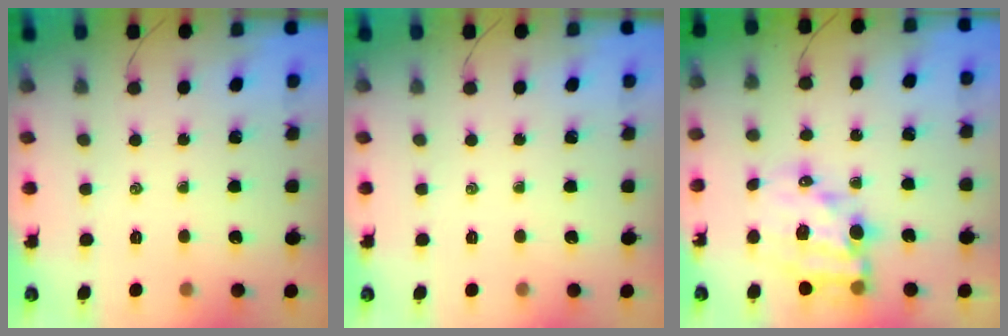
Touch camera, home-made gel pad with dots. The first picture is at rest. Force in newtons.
{"total": 0.0}
{"total": 13.5, "press": 13.1, "slide": 3.3}